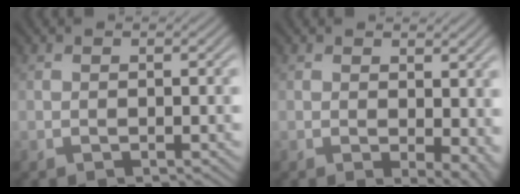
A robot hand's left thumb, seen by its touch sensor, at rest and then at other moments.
{"total": 4.9, "force": [0.3, 2.5, 4.2], "torque": [-0.053, -0.010, 0.012]}